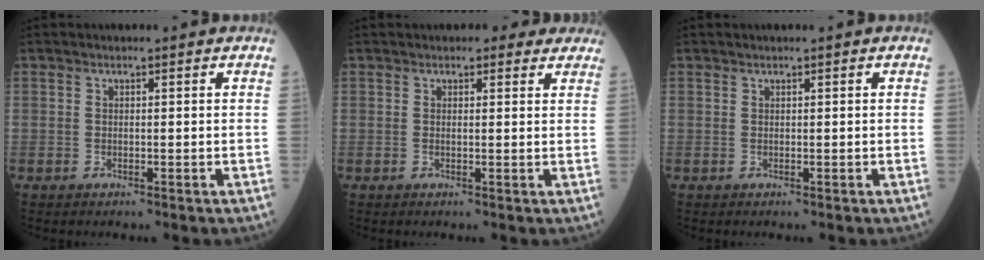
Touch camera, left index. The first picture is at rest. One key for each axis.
{"total": 3.3, "fx": 2.8, "fy": 1.5, "fz": 0.9, "tx": -0.004, "ty": 0.003, "tz": 0.022}
{"total": 0.0}